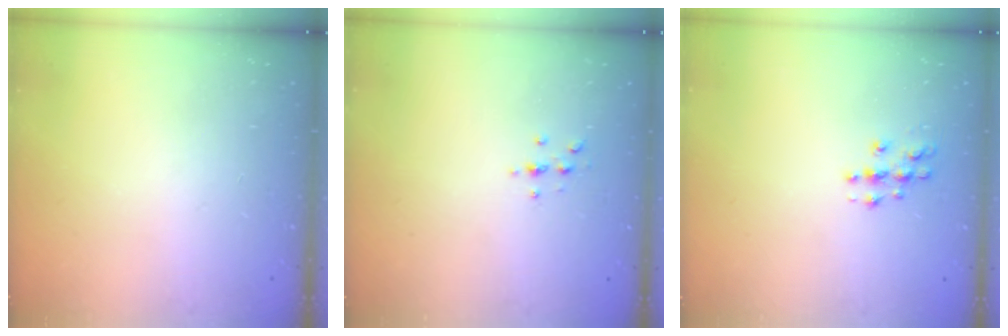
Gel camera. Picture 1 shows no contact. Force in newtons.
{"total": 2.3, "press": 2.2, "slide": 0.2}
{"total": 5.2, "press": 5.1, "slide": 0.5}